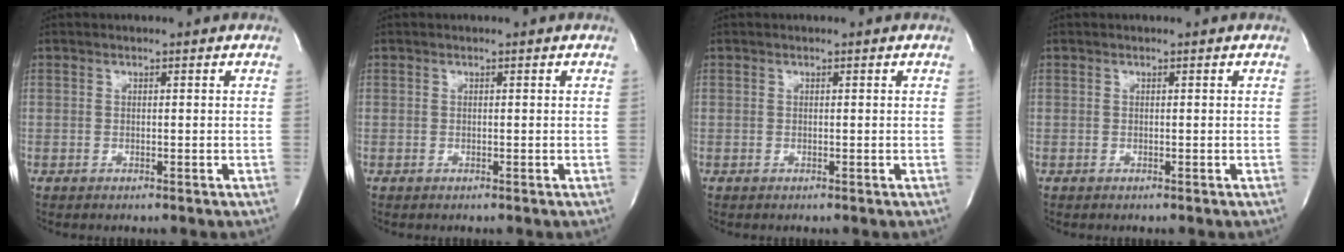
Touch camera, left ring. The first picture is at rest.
{"total": 0.0}
{"total": 0.0}
{"total": 0.0}